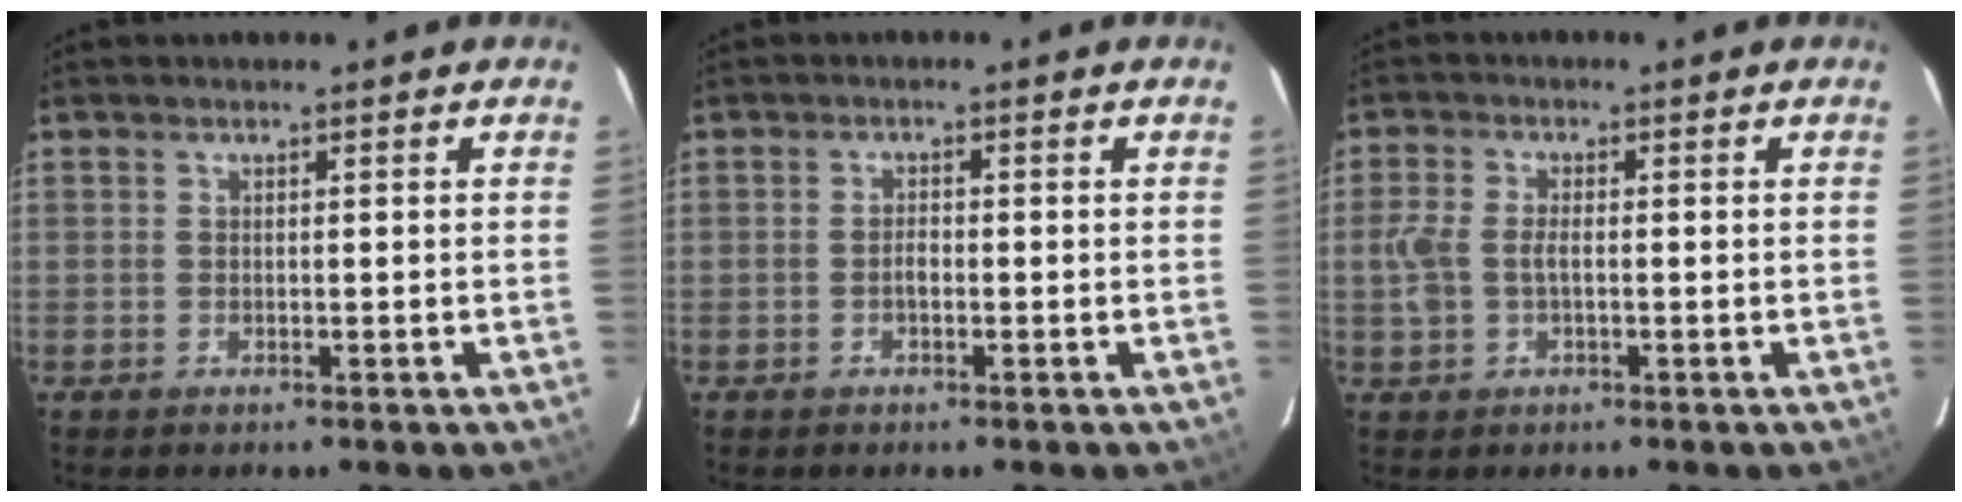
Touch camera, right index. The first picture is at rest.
{"total": 1.6, "force": [-0.6, 0.8, 1.2], "torque": [-0.021, 0.002, -0.012]}
{"total": 5.2, "force": [-0.6, 3.1, 4.1], "torque": [-0.091, 0.003, -0.011]}